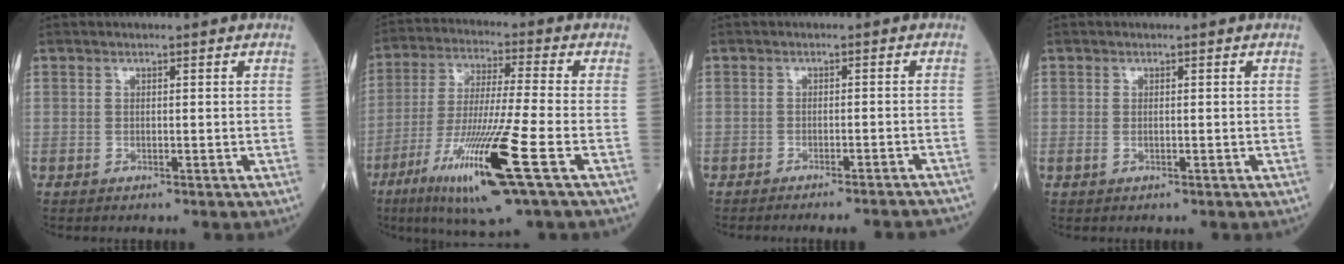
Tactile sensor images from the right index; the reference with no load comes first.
{"total": 16.4, "force": [-7.0, -0.2, 14.8], "torque": [-0.304, -0.038, -0.129]}
{"total": 10.0, "force": [-9.6, 0.5, 2.9], "torque": [-0.020, -0.002, -0.106]}
{"total": 0.9, "force": [-0.1, 0.5, 0.7], "torque": [-0.016, -0.001, -0.002]}